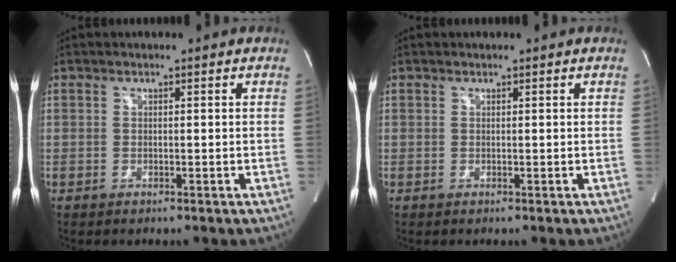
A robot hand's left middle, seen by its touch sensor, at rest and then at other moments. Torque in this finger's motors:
{"motor_torque": [-0.20, -0.05, -0.07, 0.01]}